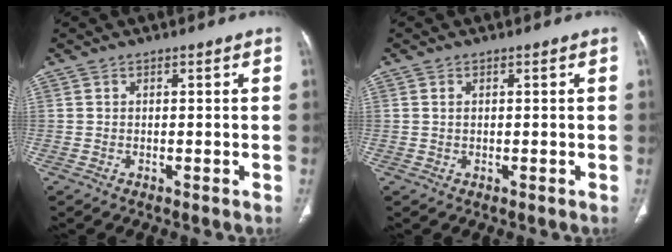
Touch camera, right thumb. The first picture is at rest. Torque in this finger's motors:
{"motor_torque": [0.08, -0.81, -0.31, -0.21, -0.03]}